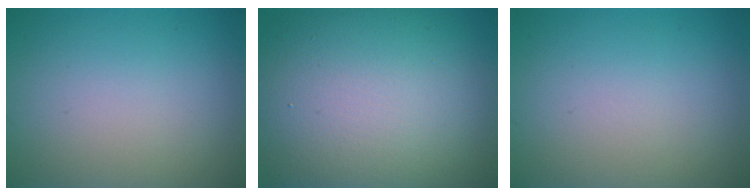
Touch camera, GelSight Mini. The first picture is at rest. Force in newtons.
{"total": 15.1, "press": 15.1, "slide": 1.0}
{"total": 0.0}